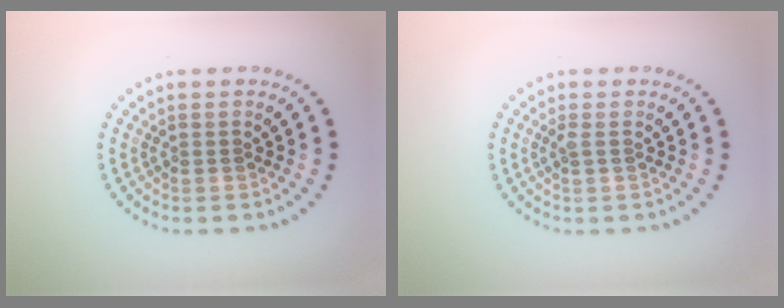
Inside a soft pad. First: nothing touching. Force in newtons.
{"total": 0.6, "press": 0.5, "slide": 0.3}